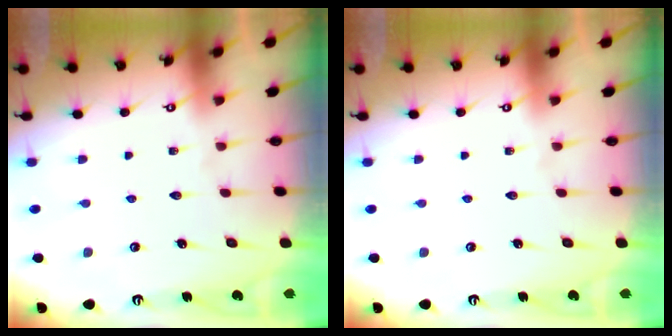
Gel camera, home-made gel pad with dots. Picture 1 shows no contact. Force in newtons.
{"total": 0.0}